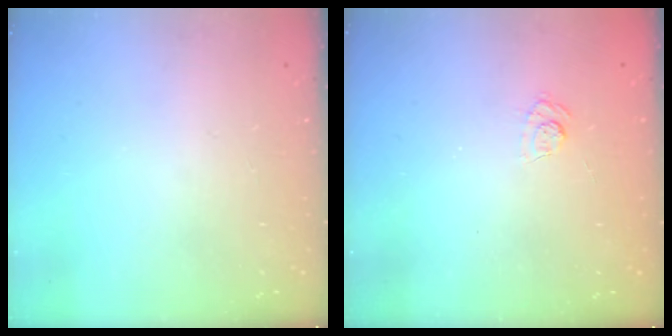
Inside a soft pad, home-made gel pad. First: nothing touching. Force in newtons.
{"total": 4.5, "press": 4.3, "slide": 1.4}